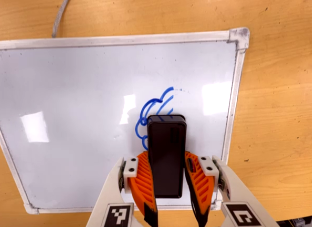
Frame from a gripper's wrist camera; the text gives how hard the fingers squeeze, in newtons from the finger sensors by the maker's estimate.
{"total": 10.4, "left": 9.5, "right": 11.4}